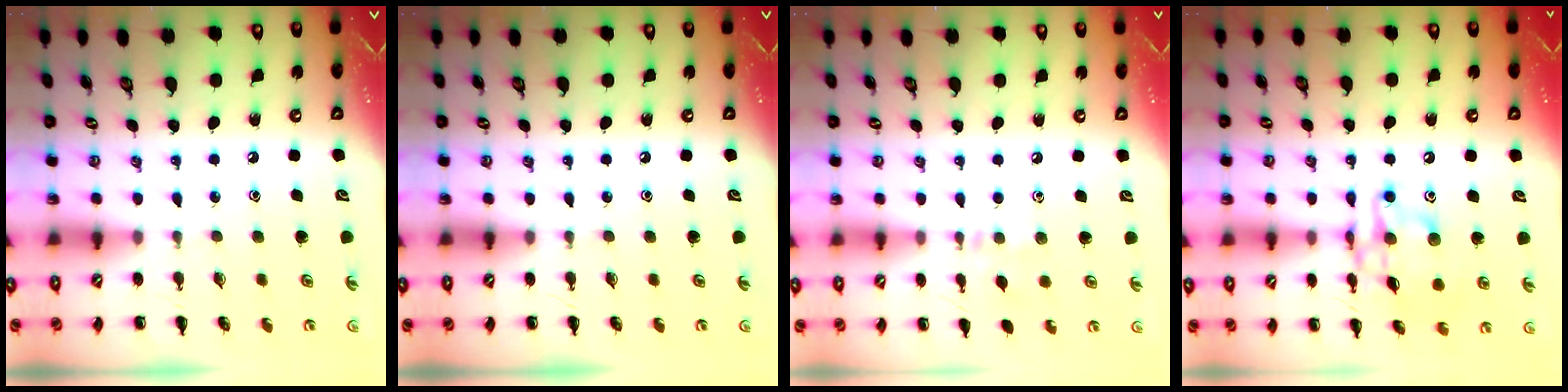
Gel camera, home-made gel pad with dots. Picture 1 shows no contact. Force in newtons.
{"total": 0.0}
{"total": 5.9, "press": 5.7, "slide": 1.8}
{"total": 13.7, "press": 13.7, "slide": 1.1}